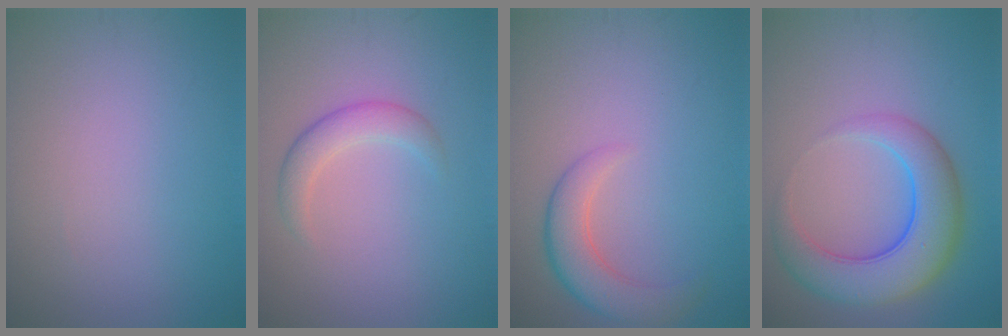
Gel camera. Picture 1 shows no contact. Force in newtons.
{"total": 2.4, "press": 2.4, "slide": 0.2}
{"total": 4.0, "press": 3.9, "slide": 0.3}
{"total": 7.1, "press": 7.1, "slide": 0.2}